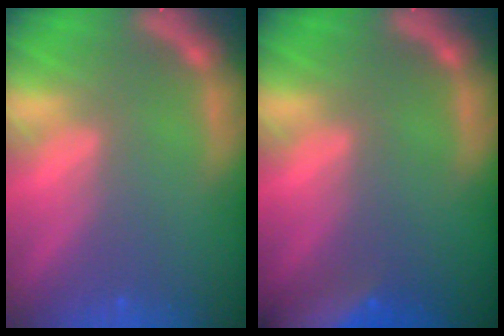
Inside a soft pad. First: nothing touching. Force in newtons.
{"total": 8.9}